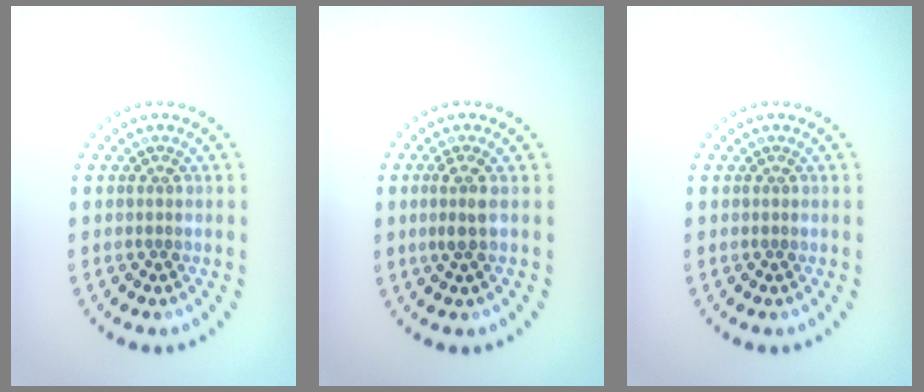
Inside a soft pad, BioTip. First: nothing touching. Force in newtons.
{"total": 1.5, "press": 1.2, "slide": 0.9}
{"total": 0.0}